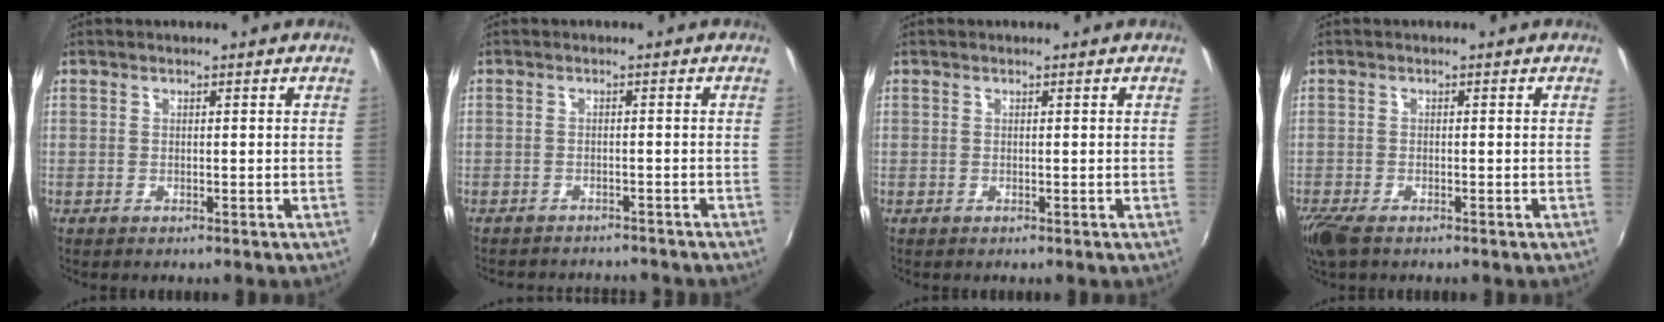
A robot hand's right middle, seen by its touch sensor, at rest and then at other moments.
{"total": 6.9, "force": [-6.5, 1.5, 1.9], "torque": [-0.051, -0.009, -0.088]}
{"total": 0.0}
{"total": 4.2, "force": [-3.1, 1.4, 2.6], "torque": [-0.064, -0.017, -0.061]}